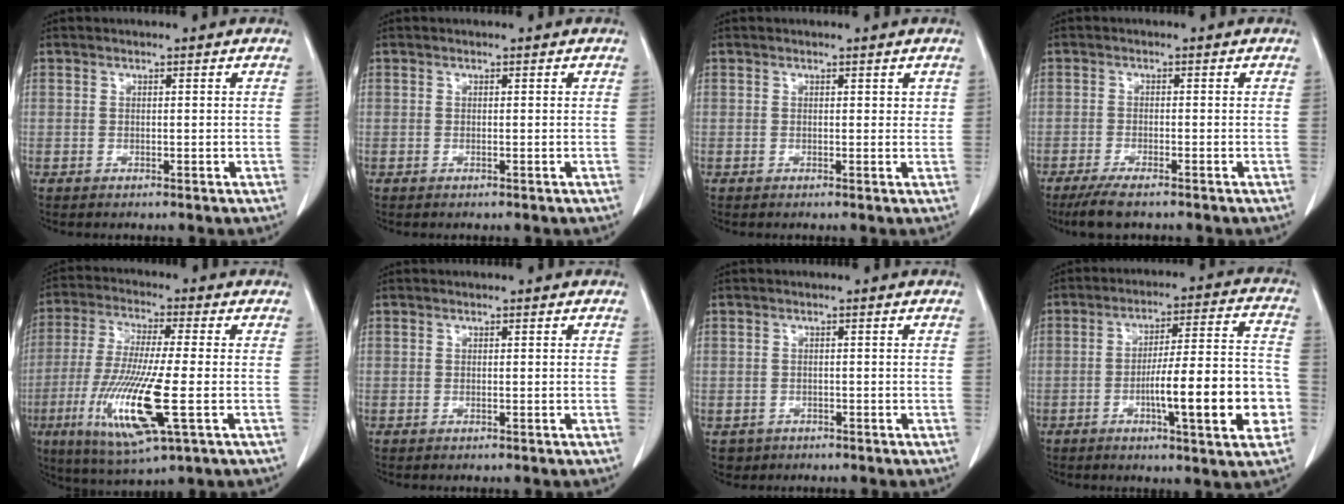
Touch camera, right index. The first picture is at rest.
{"total": 0.0}
{"total": 1.1, "force": [0.6, 0.7, 0.5], "torque": [0.003, 0.001, 0.006]}
{"total": 4.8, "force": [-3.7, 0.7, 3.1], "torque": [-0.053, -0.011, -0.058]}
{"total": 15.4, "force": [-4.4, 1.4, 14.7], "torque": [-0.303, -0.032, -0.080]}
{"total": 0.0}
{"total": 2.5, "force": [-1.1, 2.2, 0.0], "torque": [0.001, 0.007, -0.014]}
{"total": 15.9, "force": [-4.5, 1.8, 15.1], "torque": [-0.222, 0.012, -0.065]}